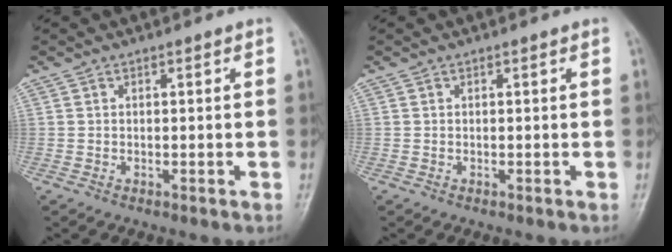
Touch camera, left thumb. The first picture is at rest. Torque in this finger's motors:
{"motor_torque": [0.01, 0.00, 0.02, -0.05, 0.00]}